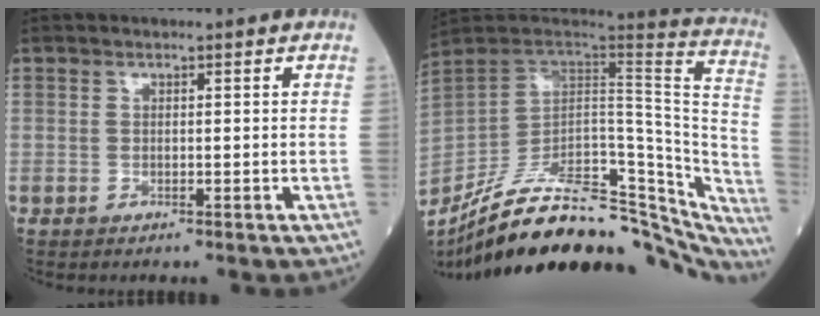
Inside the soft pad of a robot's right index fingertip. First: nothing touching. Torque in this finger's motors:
{"motor_torque": [-0.01, -2.13, 0.55, 0.07]}